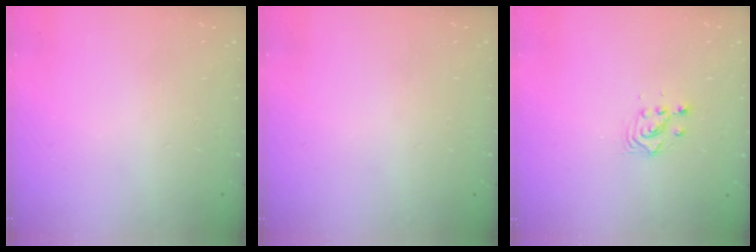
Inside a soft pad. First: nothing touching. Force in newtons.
{"total": 0.0}
{"total": 2.8, "press": 2.8, "slide": 0.2}